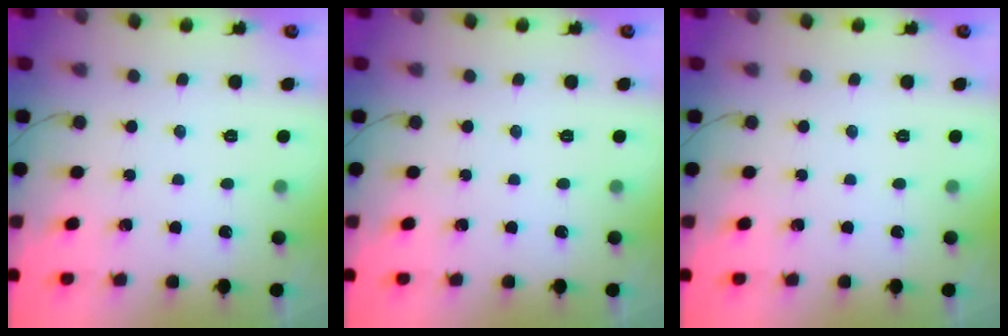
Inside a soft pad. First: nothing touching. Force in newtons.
{"total": 0.0}
{"total": 0.0}